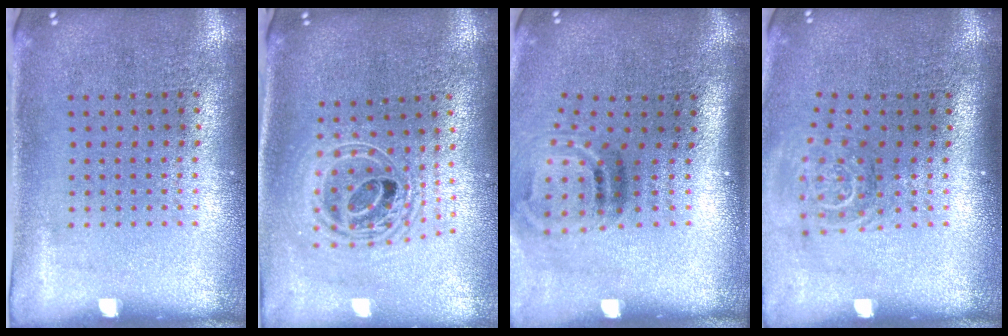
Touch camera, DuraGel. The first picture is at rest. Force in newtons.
{"total": 2.1, "press": 1.6, "slide": 1.3}
{"total": 2.1, "press": 1.3, "slide": 1.7}
{"total": 1.7, "press": 1.1, "slide": 1.3}